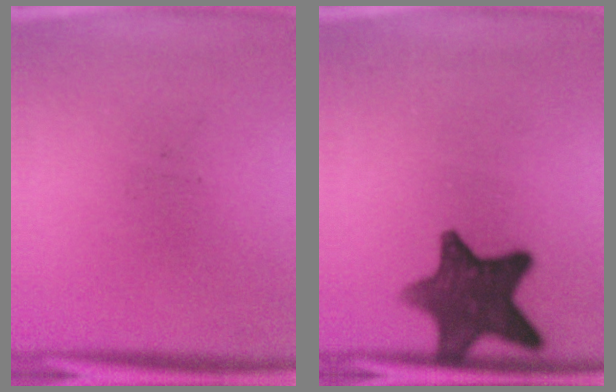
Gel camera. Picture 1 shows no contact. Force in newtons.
{"total": 12.2}